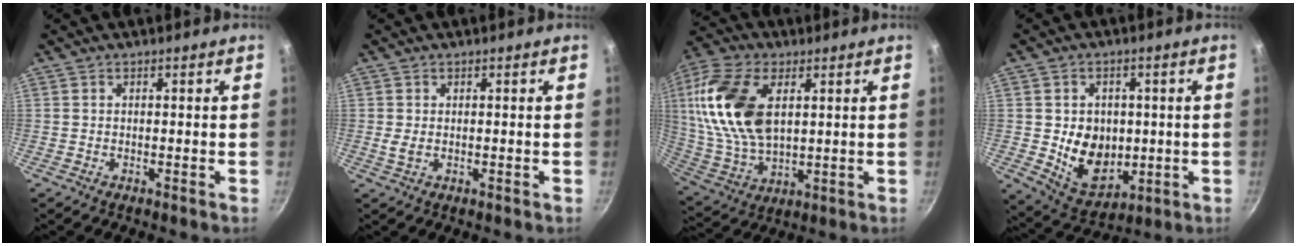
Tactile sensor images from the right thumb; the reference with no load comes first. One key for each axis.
{"total": 1.6, "fx": 0.2, "fy": 0.8, "fz": 1.4, "tx": -0.026, "ty": -0.002, "tz": 0.006}
{"total": 20.1, "fx": 5.1, "fy": 11.7, "fz": 15.5, "tx": -0.298, "ty": -0.013, "tz": 0.101}
{"total": 11.8, "fx": -0.3, "fy": 9.4, "fz": 7.2, "tx": -0.080, "ty": -0.014, "tz": 0.018}